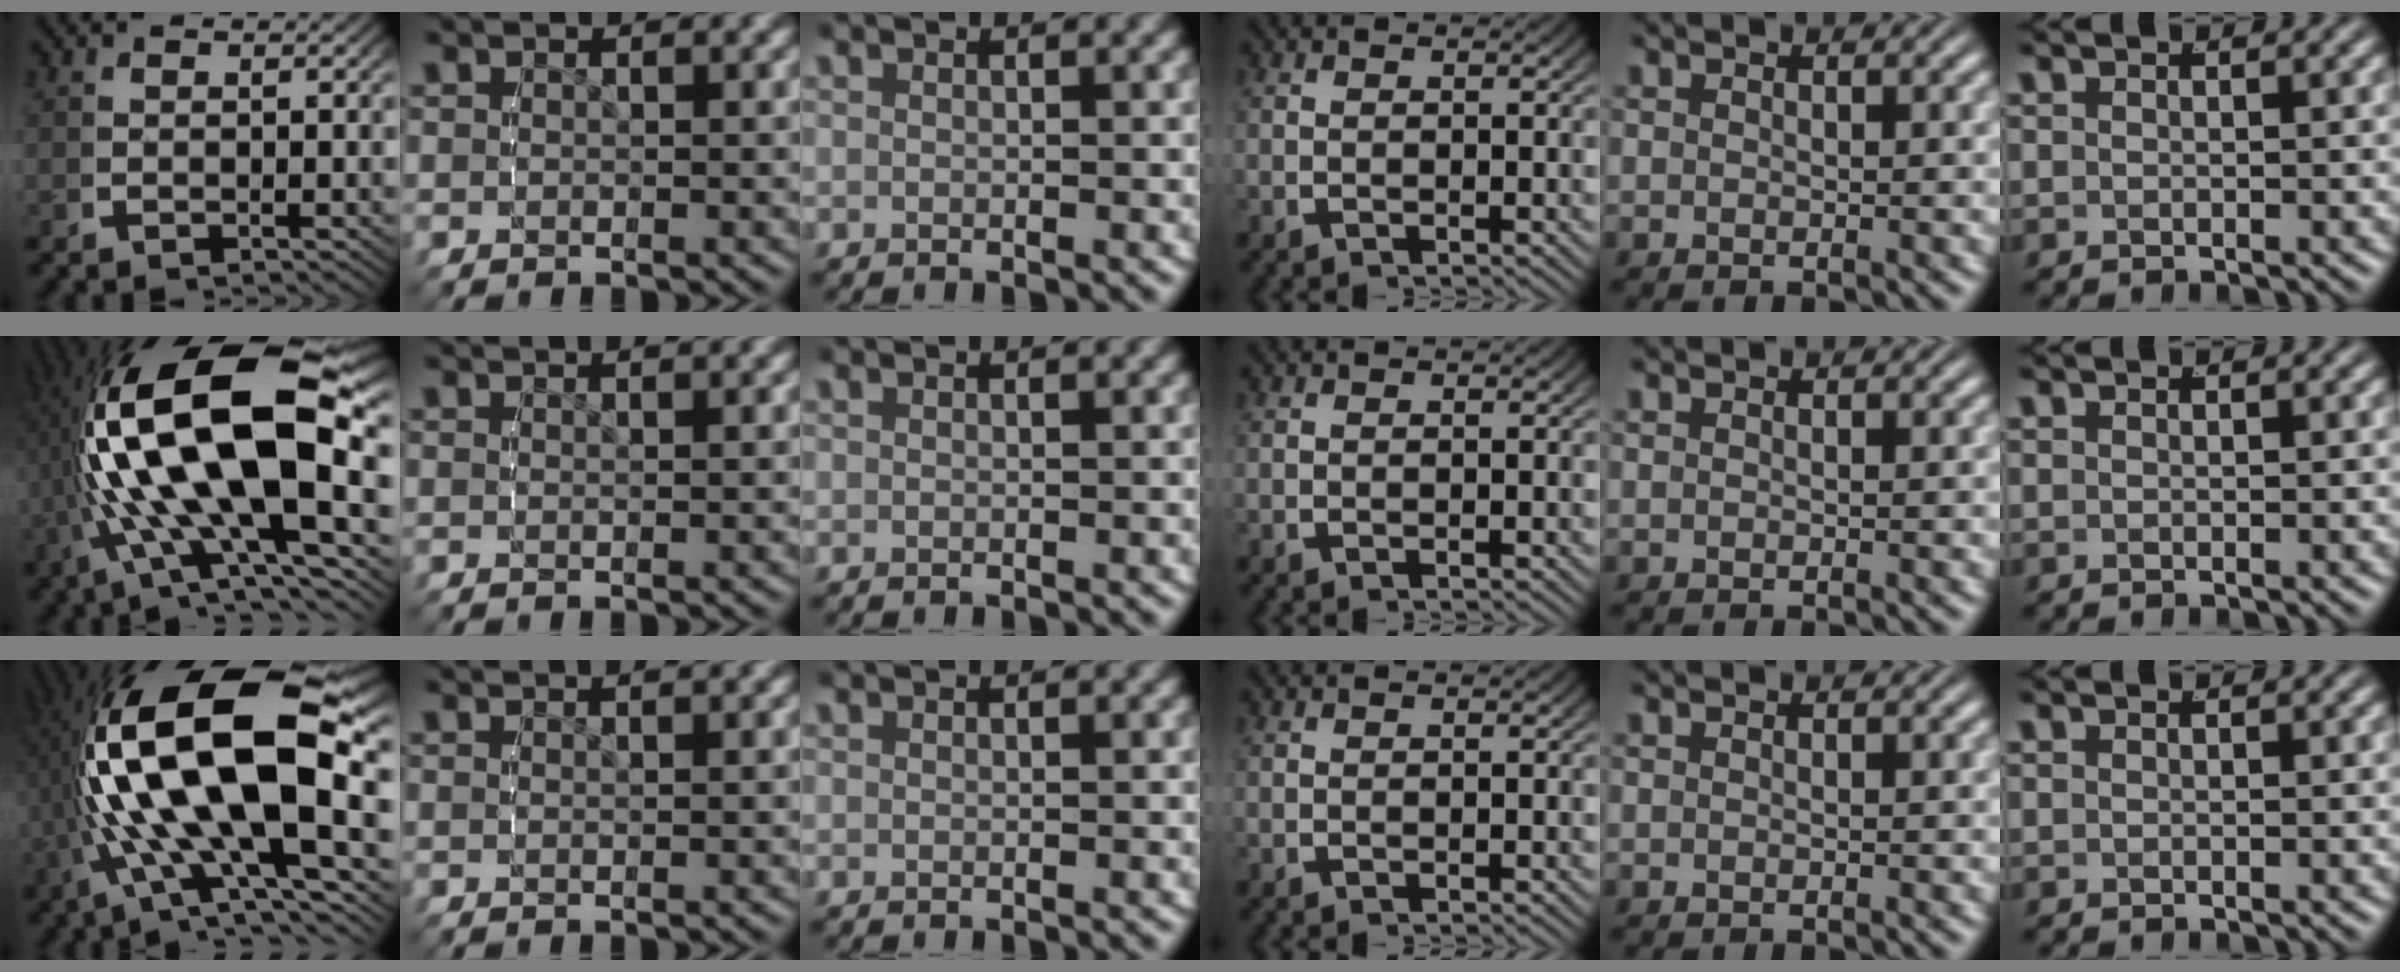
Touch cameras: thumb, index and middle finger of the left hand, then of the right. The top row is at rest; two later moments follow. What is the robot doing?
{"motion": "lift_and_place", "object": "toy banana"}